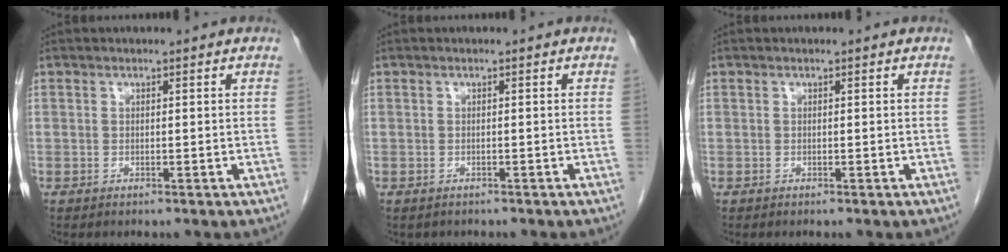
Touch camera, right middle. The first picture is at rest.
{"total": 0.9, "force": [-0.7, 0.6, 0.0], "torque": [-0.010, 0.001, -0.008]}
{"total": 0.0}